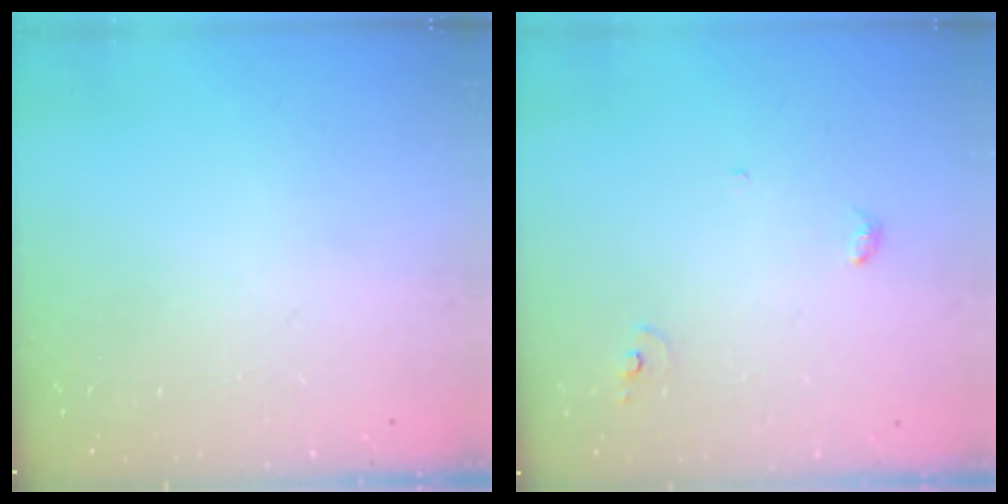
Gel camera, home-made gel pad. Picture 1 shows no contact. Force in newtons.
{"total": 3.6, "press": 3.6, "slide": 0.2}